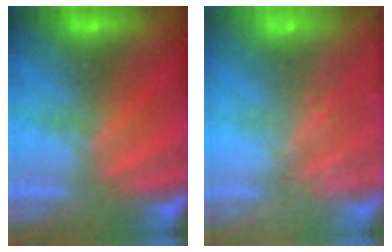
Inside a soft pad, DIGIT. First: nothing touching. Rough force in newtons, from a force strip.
{"total": 8.2}